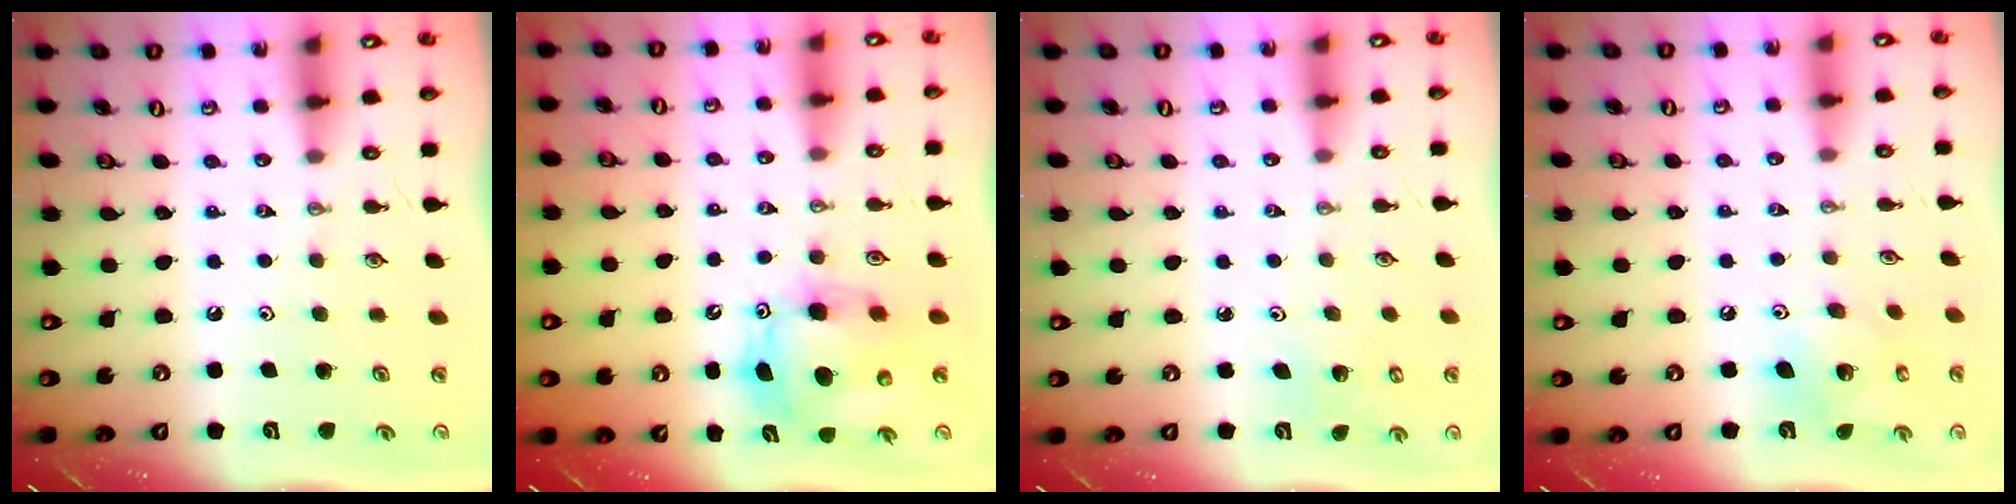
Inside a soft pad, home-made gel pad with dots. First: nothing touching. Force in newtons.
{"total": 12.5, "press": 12.2, "slide": 2.4}
{"total": 3.2, "press": 3.1, "slide": 0.2}
{"total": 9.7, "press": 9.7, "slide": 0.6}